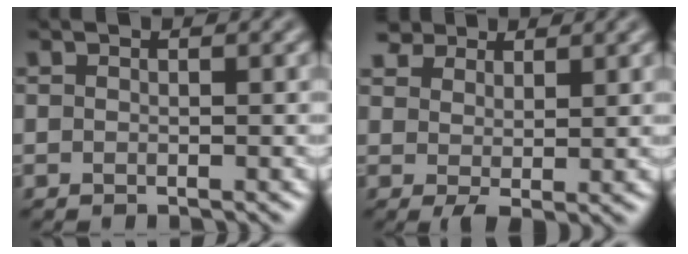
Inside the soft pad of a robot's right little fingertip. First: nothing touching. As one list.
[{"total": 3.4, "force": [2.1, 1.9, 1.8], "torque": [-0.040, 0.002, 0.040]}]